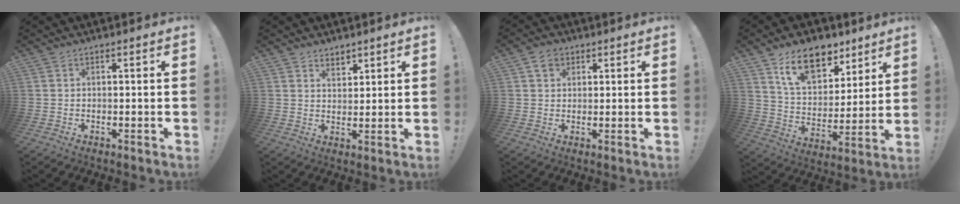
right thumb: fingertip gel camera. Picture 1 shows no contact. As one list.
[{"total": 3.6, "force": [3.0, 2.0, 0.4], "torque": [-0.003, -0.020, 0.055]}, {"total": 4.1, "force": [2.1, 3.1, 1.7], "torque": [-0.019, -0.002, 0.038]}, {"total": 16.4, "force": [10.5, 9.5, 8.3], "torque": [-0.132, -0.053, 0.191]}]